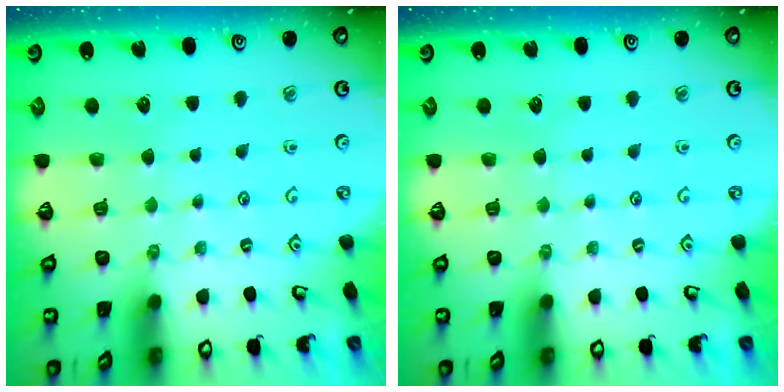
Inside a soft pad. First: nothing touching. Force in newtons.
{"total": 0.0}